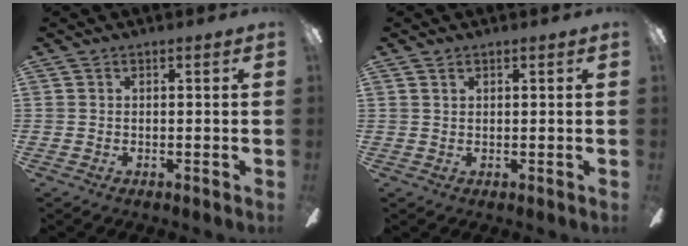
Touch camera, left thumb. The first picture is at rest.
{"total": 1.1, "force": [0.6, 0.7, 0.6], "torque": [-0.015, 0.003, 0.010]}